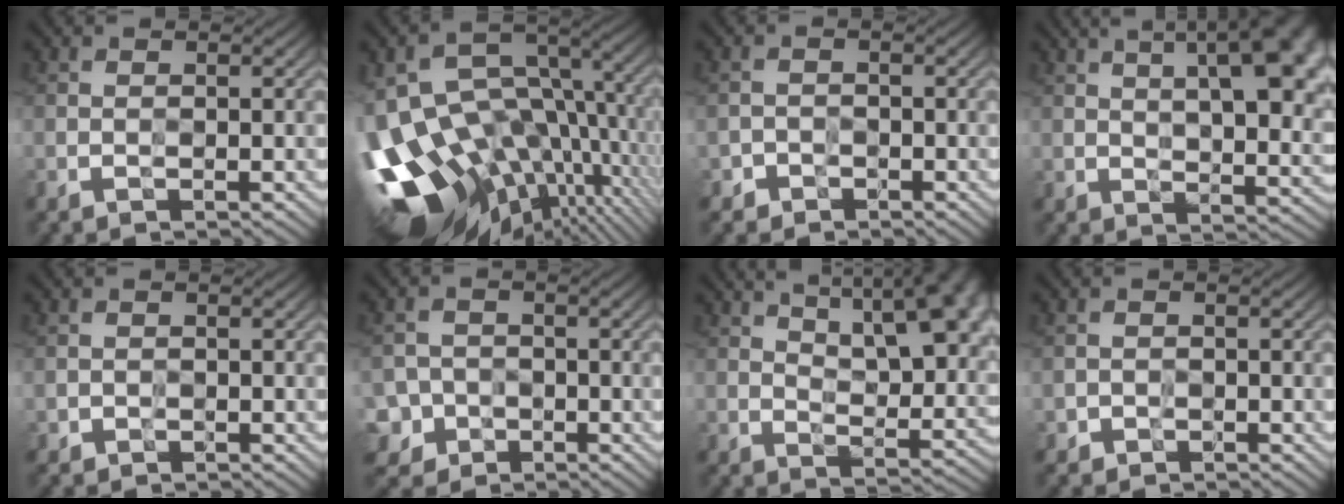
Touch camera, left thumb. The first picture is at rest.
{"total": 17.7, "force": [-3.5, 10.9, 13.5], "torque": [-0.253, -0.014, -0.038]}
{"total": 1.3, "force": [-0.7, 0.8, -0.8], "torque": [0.029, 0.008, -0.018]}
{"total": 14.0, "force": [5.7, 5.7, 11.4], "torque": [-0.123, 0.035, 0.076]}
{"total": 0.6, "force": [0.0, 0.4, -0.4], "torque": [0.013, 0.002, 0.000]}
{"total": 4.0, "force": [-1.9, 3.5, 0.2], "torque": [0.006, -0.002, -0.043]}
{"total": 14.7, "force": [8.2, 6.4, 10.4], "torque": [-0.124, 0.027, 0.117]}
{"total": 0.8, "force": [-0.2, 0.6, -0.6], "torque": [0.021, 0.006, -0.004]}